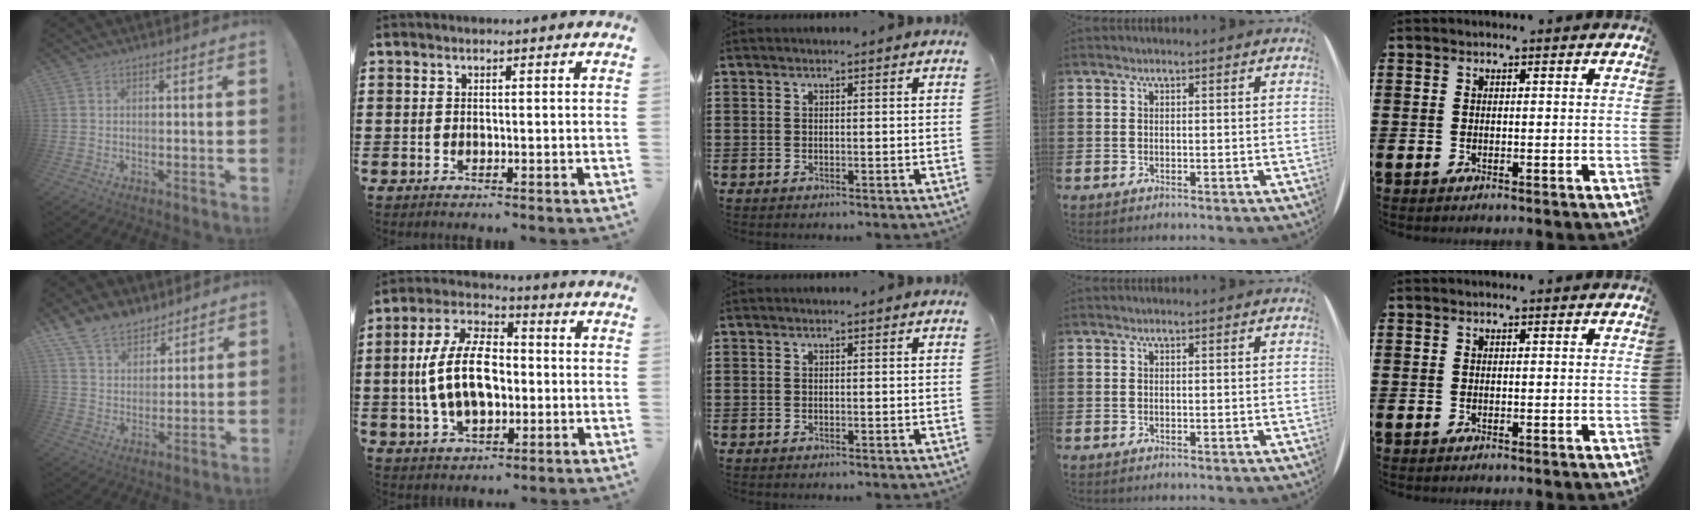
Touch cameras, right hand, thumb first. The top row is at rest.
{"thumb": {"total": 11.9, "force": [9.2, 6.9, 3.0], "torque": [-0.065, -0.064, 0.182]}, "index": {"total": 11.9, "force": [-0.7, 6.7, 9.8], "torque": [-0.225, 0.005, -0.018]}}